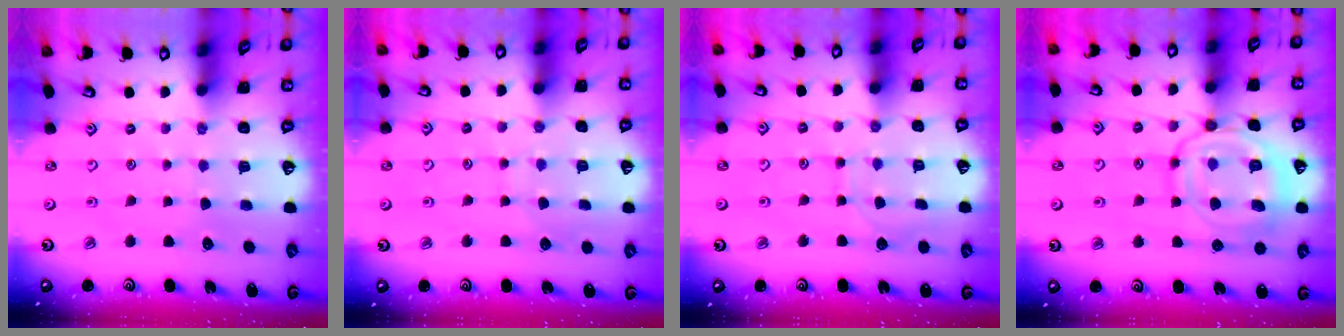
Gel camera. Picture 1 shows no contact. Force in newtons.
{"total": 5.7, "press": 5.6, "slide": 0.6}
{"total": 5.9, "press": 5.9, "slide": 0.6}
{"total": 13.9, "press": 13.8, "slide": 1.2}